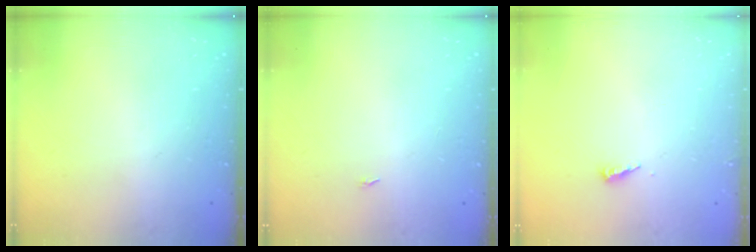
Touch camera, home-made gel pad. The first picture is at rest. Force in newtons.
{"total": 4.0, "press": 1.3, "slide": 3.7}
{"total": 3.1, "press": 3.1, "slide": 0.2}